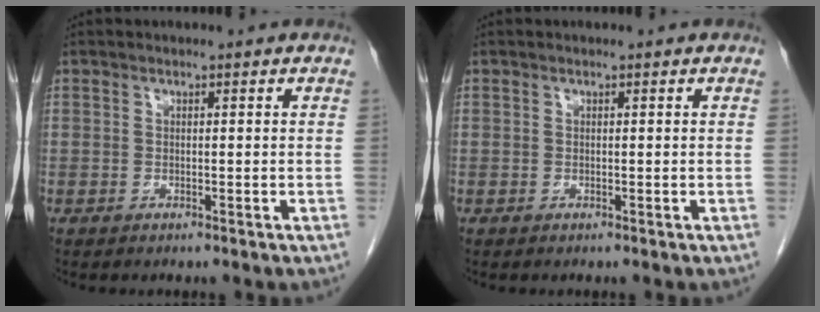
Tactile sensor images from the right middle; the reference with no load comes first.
{"total": 0.0}